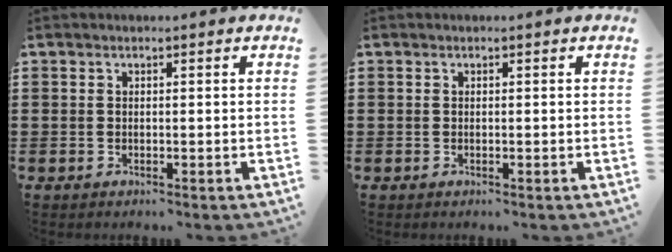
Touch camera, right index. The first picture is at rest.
{"total": 0.0}